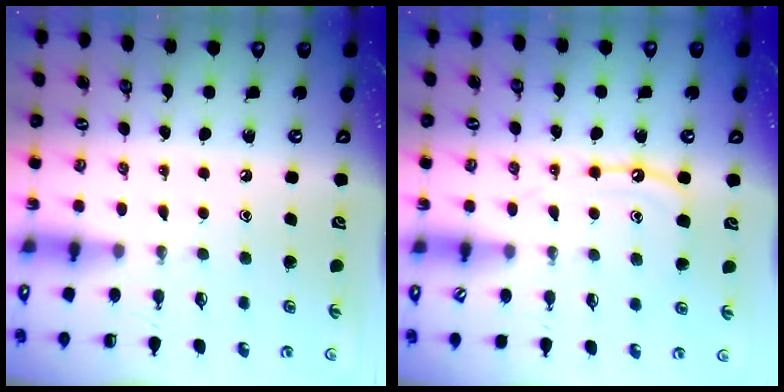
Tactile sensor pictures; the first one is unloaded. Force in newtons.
{"total": 9.2, "press": 9.2, "slide": 0.8}